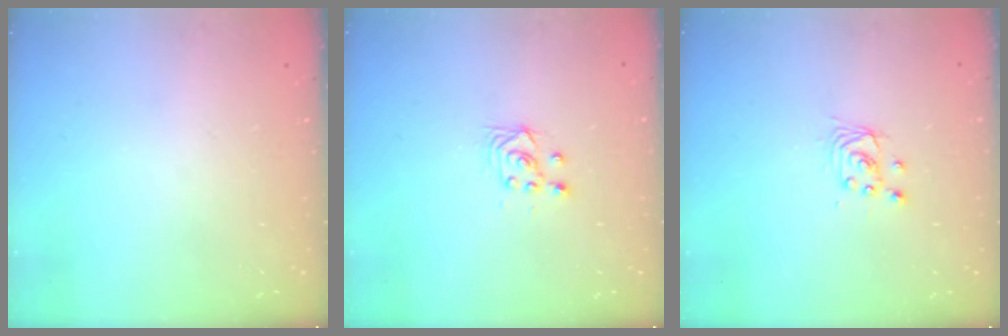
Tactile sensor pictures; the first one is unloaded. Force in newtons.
{"total": 3.6, "press": 3.3, "slide": 1.5}
{"total": 2.9, "press": 2.9, "slide": 0.1}